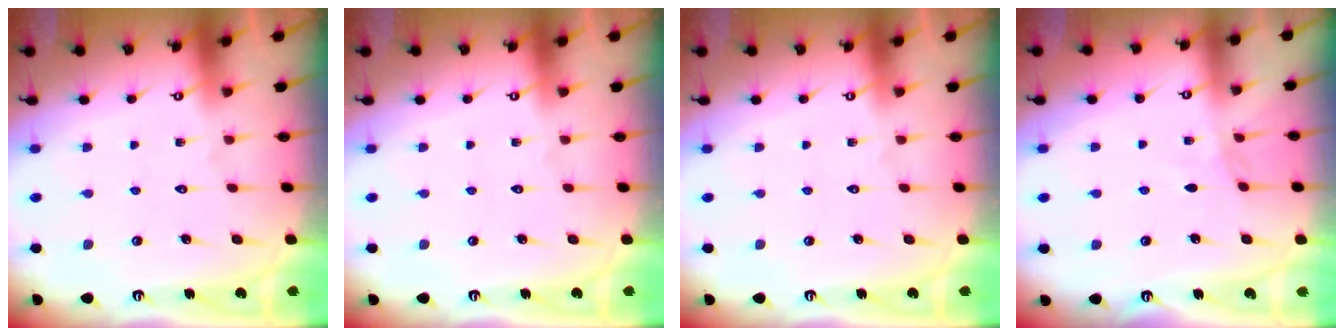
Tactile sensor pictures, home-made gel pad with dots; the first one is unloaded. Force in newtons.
{"total": 0.0}
{"total": 0.0}
{"total": 2.9, "press": 2.9, "slide": 0.4}